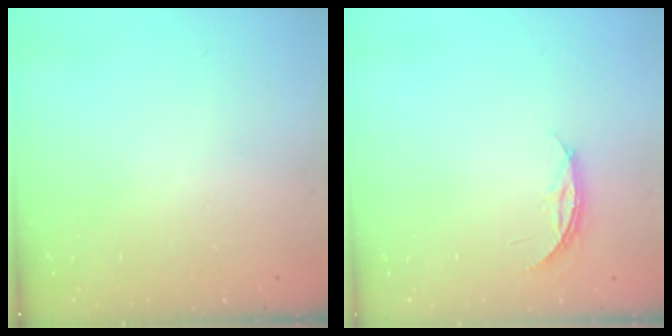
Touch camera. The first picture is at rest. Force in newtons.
{"total": 3.8, "press": 3.8, "slide": 0.3}